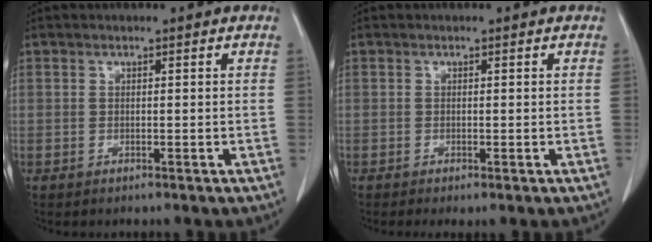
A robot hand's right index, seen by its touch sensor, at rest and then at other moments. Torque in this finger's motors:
{"motor_torque": [0.44, -0.46, 0.14, 0.04]}